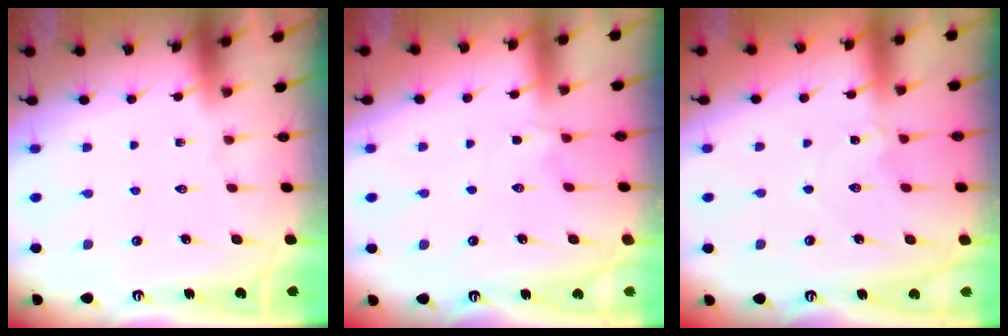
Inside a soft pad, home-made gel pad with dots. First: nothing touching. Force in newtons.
{"total": 1.1, "press": 0.9, "slide": 0.6}
{"total": 0.0}